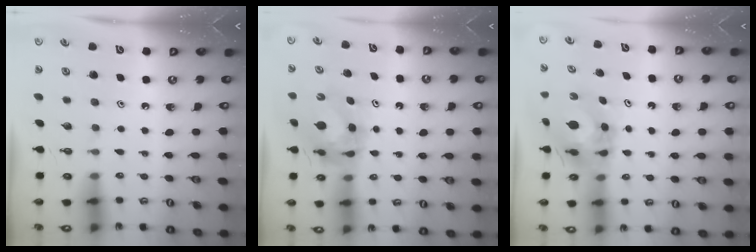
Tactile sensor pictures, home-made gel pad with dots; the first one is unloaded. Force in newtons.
{"total": 7.2, "press": 7.2, "slide": 0.7}
{"total": 8.1, "press": 8.1, "slide": 0.9}